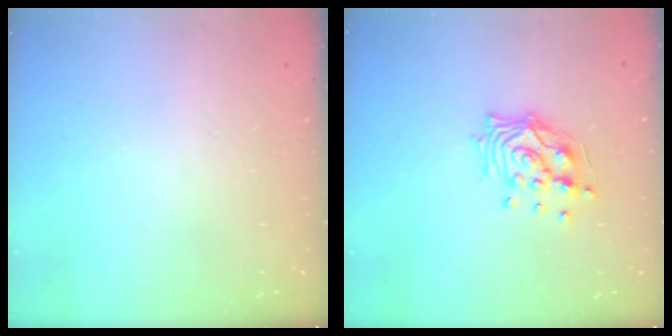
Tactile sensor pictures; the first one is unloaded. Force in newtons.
{"total": 12.0, "press": 12.0, "slide": 0.9}